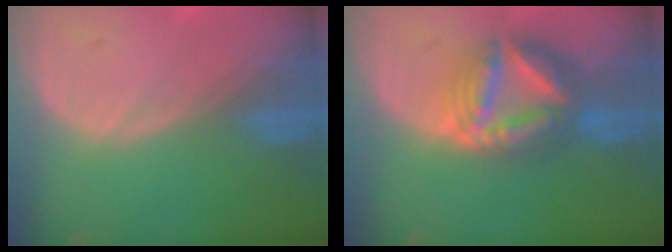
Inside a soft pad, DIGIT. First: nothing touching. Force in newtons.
{"total": 8.7, "press": 8.7, "slide": 0.8}